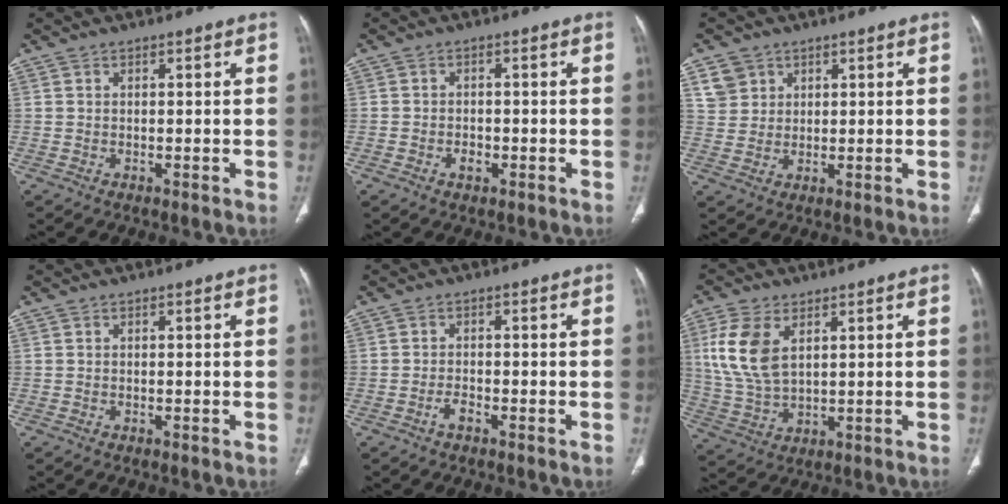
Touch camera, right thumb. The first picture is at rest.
{"total": 2.1, "force": [-1.0, 1.4, 1.1], "torque": [-0.013, 0.009, -0.014]}
{"total": 4.4, "force": [2.3, 3.6, 0.7], "torque": [0.003, -0.010, 0.047]}
{"total": 0.0}
{"total": 1.7, "force": [-1.2, 0.6, 1.1], "torque": [-0.023, 0.006, -0.023]}
{"total": 10.4, "force": [3.6, 5.9, 7.8], "torque": [-0.166, -0.006, 0.079]}